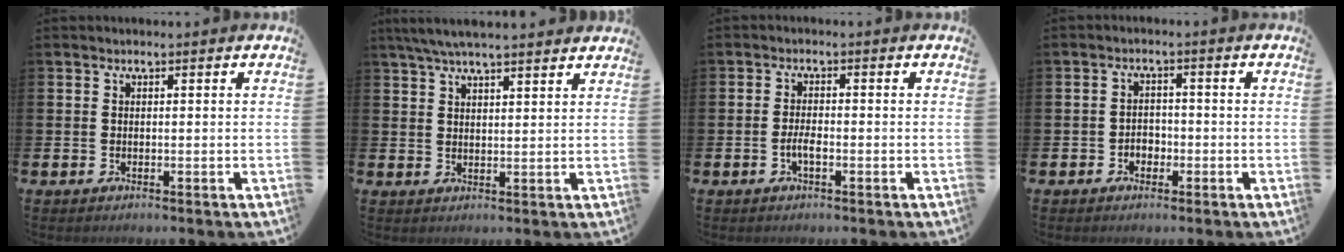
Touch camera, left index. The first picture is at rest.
{"total": 5.1, "force": [4.7, 0.5, 2.0], "torque": [-0.046, -0.010, 0.085]}
{"total": 2.1, "force": [-0.8, 0.7, 1.8], "torque": [-0.036, 0.005, -0.015]}
{"total": 2.0, "force": [-1.1, 1.6, 0.6], "torque": [-0.009, 0.003, -0.027]}